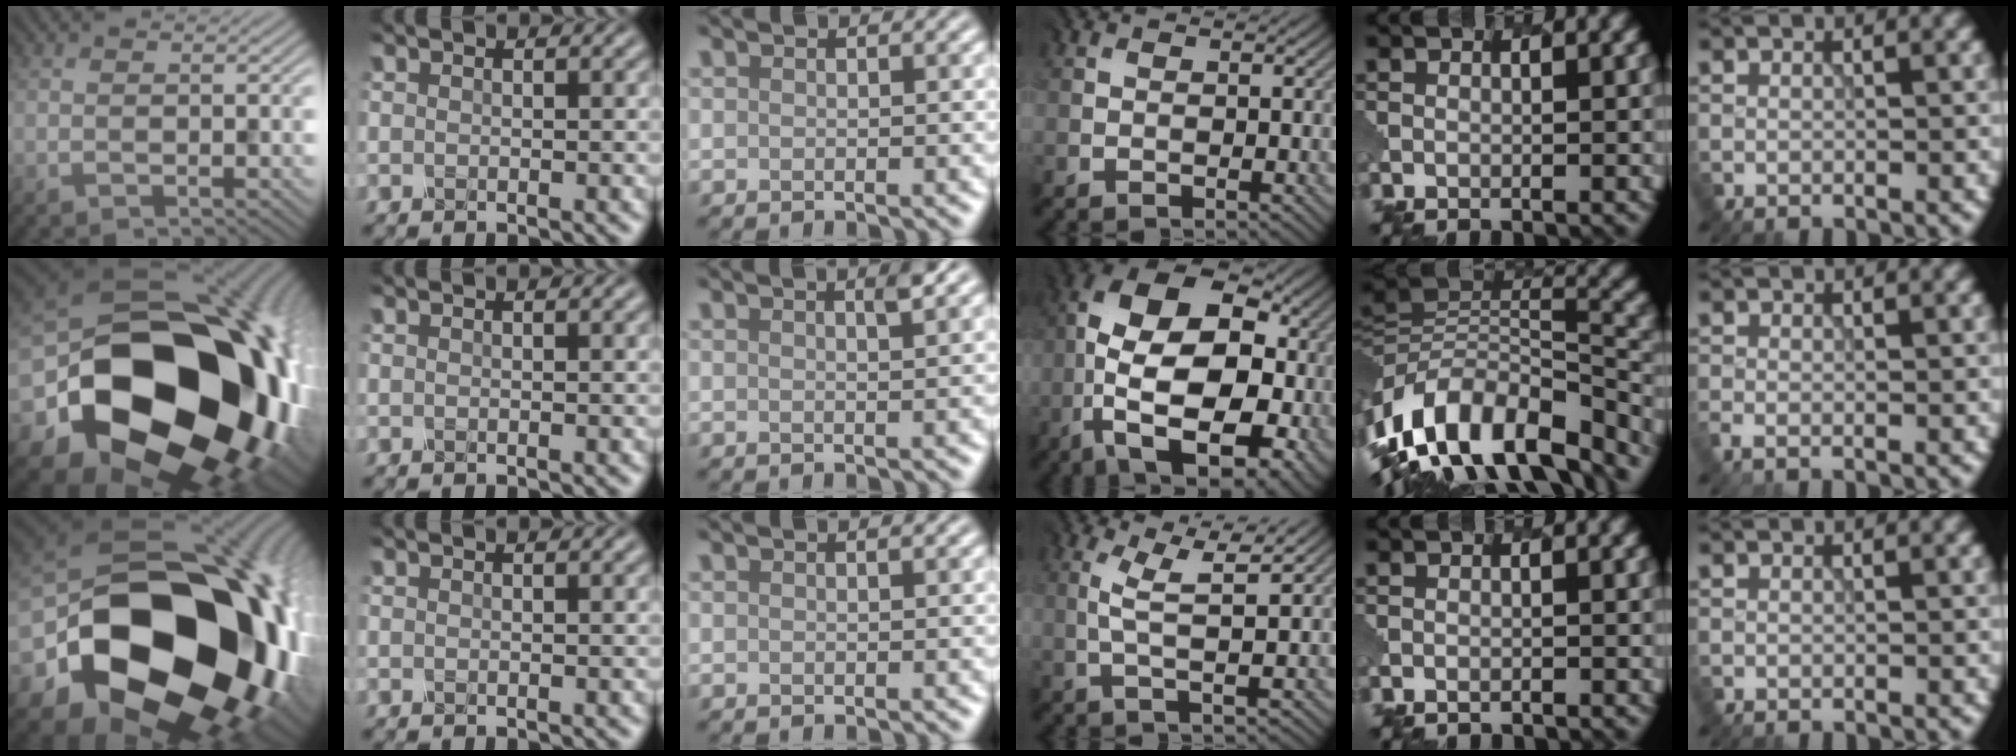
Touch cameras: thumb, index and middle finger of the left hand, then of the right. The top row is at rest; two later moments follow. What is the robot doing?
{"motion": "dispense", "object": "toothpaste"}